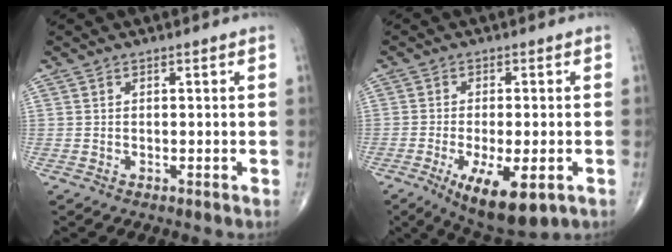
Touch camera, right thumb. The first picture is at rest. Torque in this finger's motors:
{"motor_torque": [-0.03, 0.44, -0.13, -0.28, 0.11]}